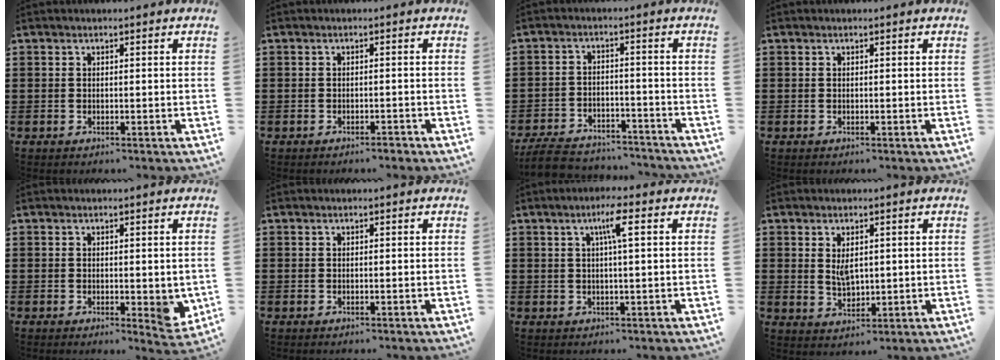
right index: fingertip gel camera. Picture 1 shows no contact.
{"total": 1.0, "force": [-1.0, 0.0, 0.4], "torque": [-0.012, -0.002, -0.018]}
{"total": 6.2, "force": [-5.9, 1.1, 1.5], "torque": [-0.038, 0.006, -0.118]}
{"total": 0.0}
{"total": 3.1, "force": [0.1, 1.5, 2.7], "torque": [-0.041, 0.000, 0.003]}
{"total": 0.0}
{"total": 4.2, "force": [1.2, -0.2, 4.0], "torque": [-0.073, -0.004, 0.013]}
{"total": 3.2, "force": [0.8, 1.8, 2.6], "torque": [-0.046, 0.001, 0.012]}